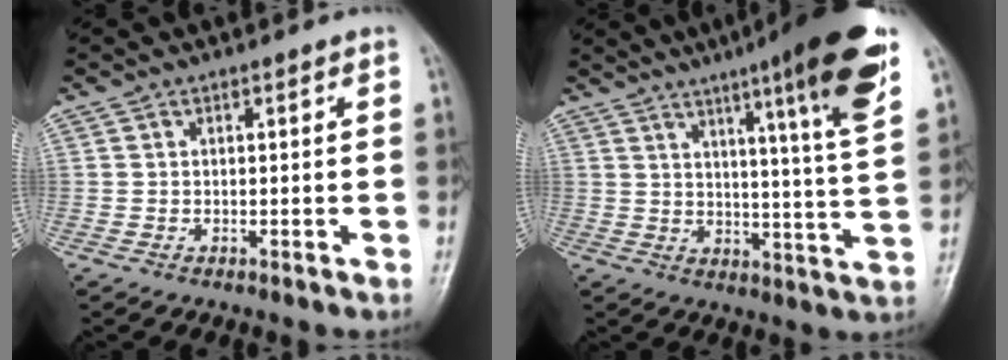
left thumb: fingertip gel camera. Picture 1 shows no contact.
{"total": 18.1, "force": [10.2, 1.3, 14.9], "torque": [-0.195, -0.047, 0.133]}